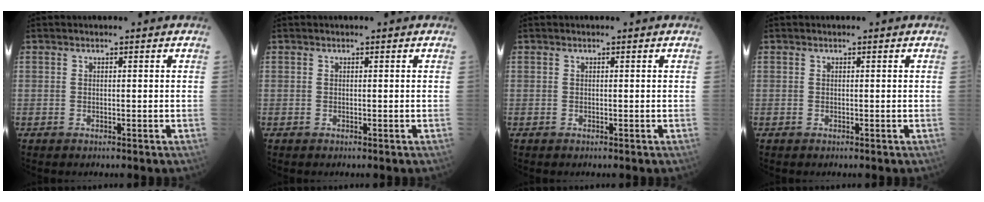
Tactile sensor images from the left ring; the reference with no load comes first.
{"total": 0.0}
{"total": 0.0}
{"total": 0.0}